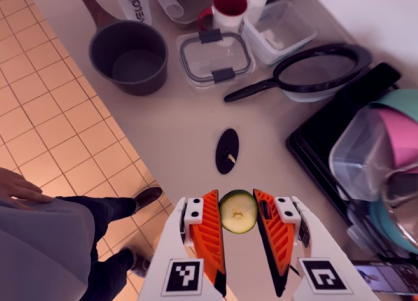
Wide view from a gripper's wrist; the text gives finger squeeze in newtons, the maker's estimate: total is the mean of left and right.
{"total": 7.8, "left": 7.5, "right": 8.1}